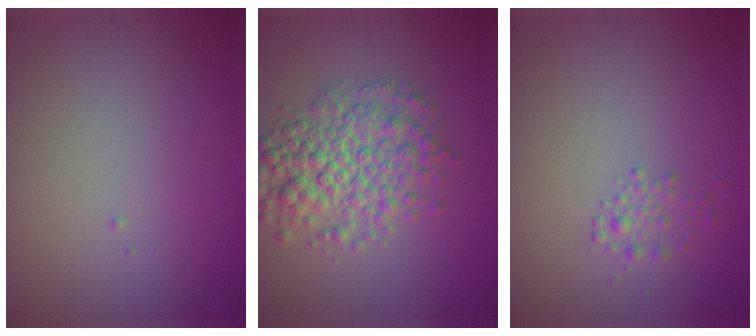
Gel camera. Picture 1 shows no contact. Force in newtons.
{"total": 5.9, "press": 5.9, "slide": 0.1}
{"total": 1.4, "press": 1.4, "slide": 0.1}